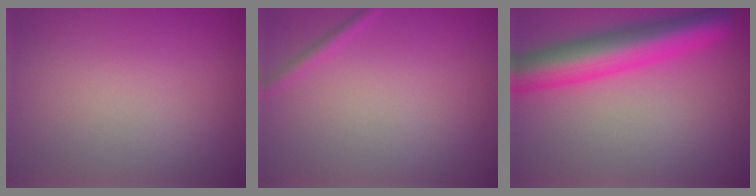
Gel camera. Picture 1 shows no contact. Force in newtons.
{"total": 0.9, "press": 0.9, "slide": 0.1}
{"total": 7.5, "press": 7.5, "slide": 0.3}